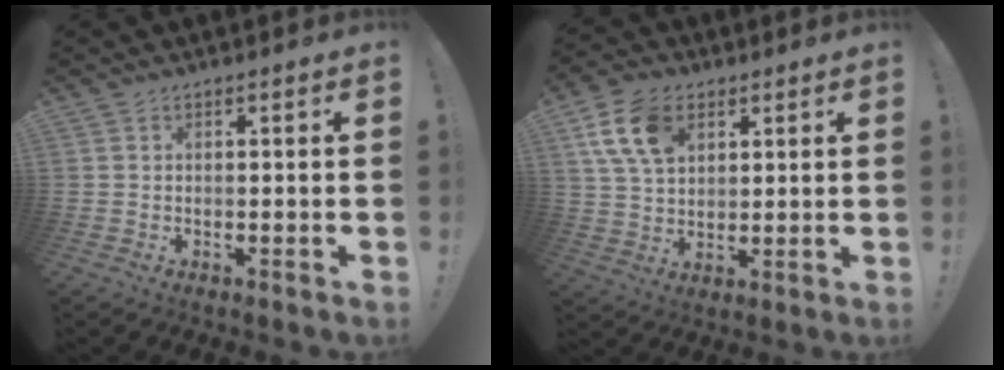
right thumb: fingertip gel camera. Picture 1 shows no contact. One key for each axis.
{"total": 12.7, "fx": 5.4, "fy": 8.5, "fz": 7.7, "tx": -0.150, "ty": -0.003, "tz": 0.104}